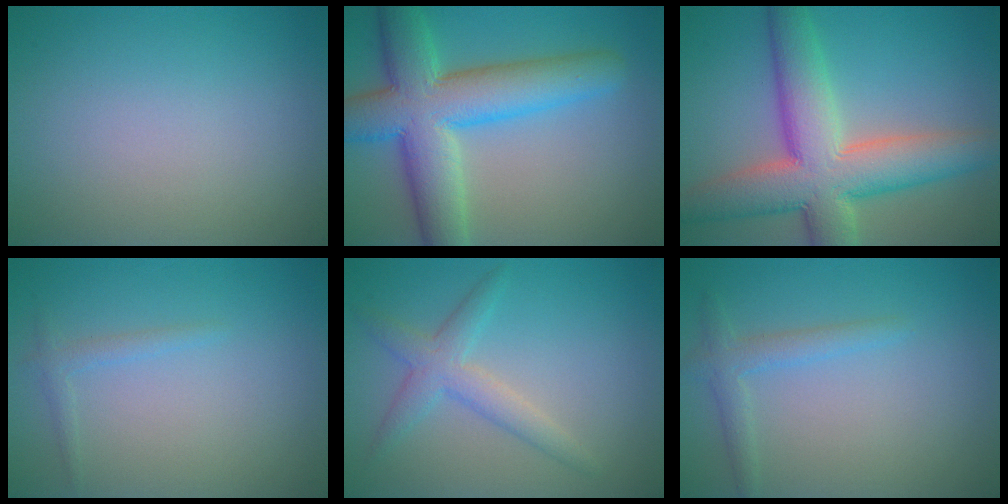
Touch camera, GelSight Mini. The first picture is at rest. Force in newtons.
{"total": 9.9, "press": 9.9, "slide": 0.6}
{"total": 10.1, "press": 10.0, "slide": 0.8}
{"total": 1.1, "press": 1.1, "slide": 0.0}
{"total": 3.0, "press": 3.0, "slide": 0.1}
{"total": 2.0, "press": 2.0, "slide": 0.1}